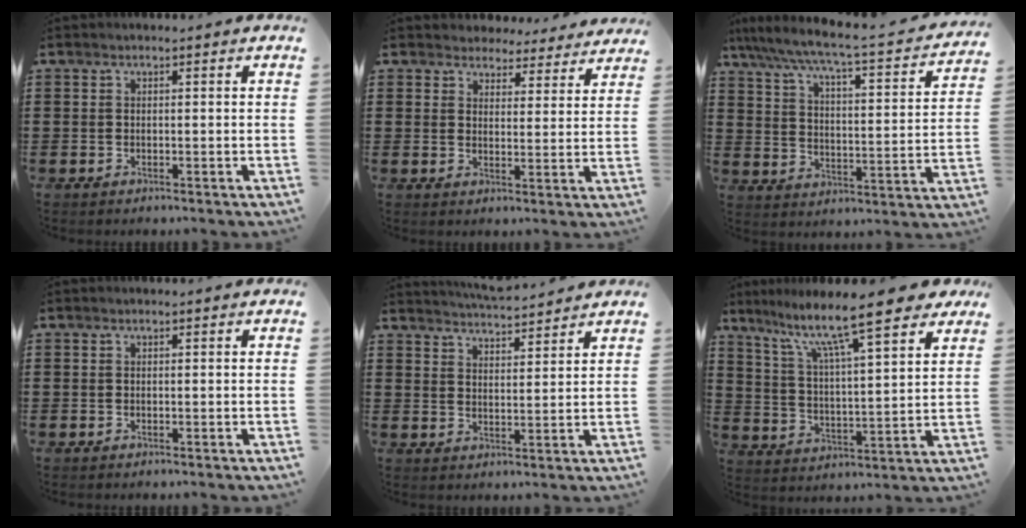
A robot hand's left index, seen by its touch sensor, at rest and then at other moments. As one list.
[{"total": 4.2, "force": [4.0, 1.0, 0.1], "torque": [-0.023, -0.018, 0.073]}, {"total": 5.4, "force": [4.6, -0.2, 2.9], "torque": [-0.079, -0.042, 0.066]}, {"total": 0.0}, {"total": 4.3, "force": [4.2, -0.1, 0.8], "torque": [-0.028, -0.020, 0.076]}, {"total": 12.0, "force": [9.4, 1.4, 7.3], "torque": [-0.157, -0.054, 0.153]}]